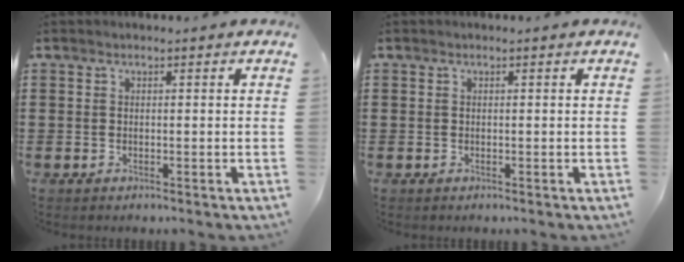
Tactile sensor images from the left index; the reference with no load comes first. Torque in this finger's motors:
{"motor_torque": [0.00, 0.00, 0.00, -0.01]}